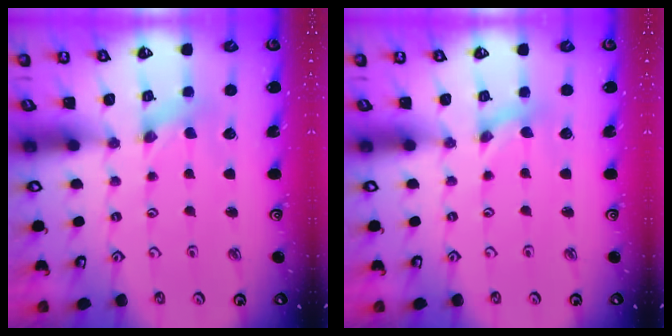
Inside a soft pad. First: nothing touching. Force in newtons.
{"total": 0.0}